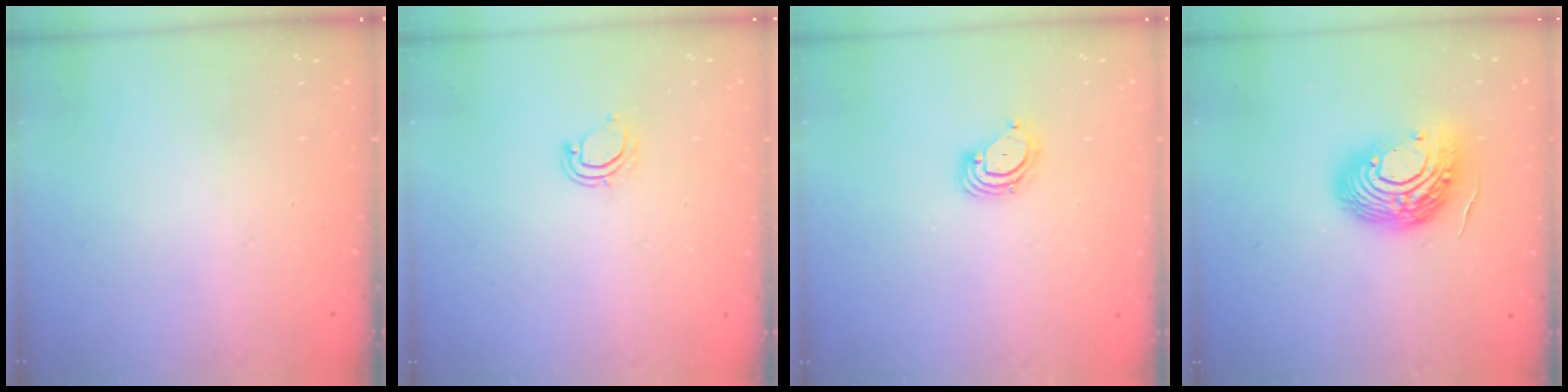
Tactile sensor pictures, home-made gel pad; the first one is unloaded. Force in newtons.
{"total": 4.8, "press": 4.8, "slide": 0.4}
{"total": 3.6, "press": 3.6, "slide": 0.3}
{"total": 13.9, "press": 13.8, "slide": 1.6}